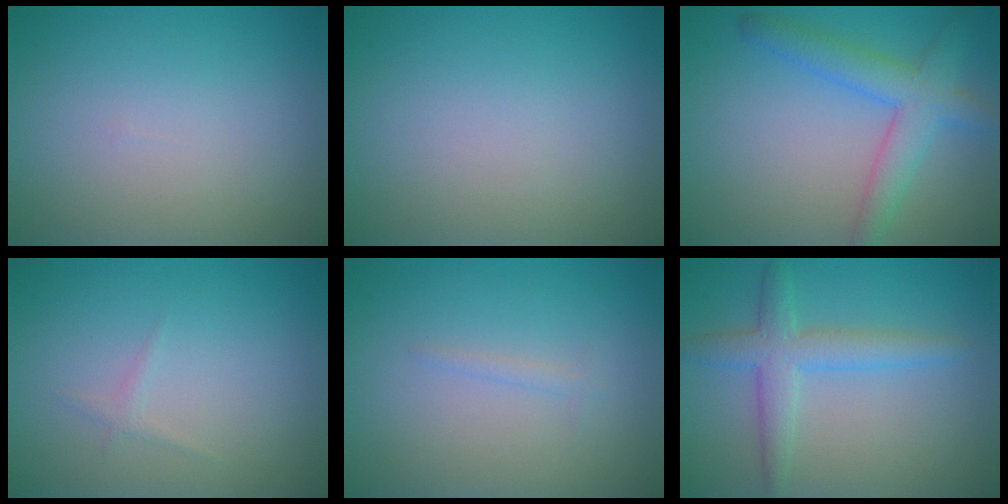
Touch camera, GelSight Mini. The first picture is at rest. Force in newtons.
{"total": 0.0}
{"total": 4.5, "press": 4.5, "slide": 0.1}
{"total": 0.6, "press": 0.6, "slide": 0.0}
{"total": 0.7, "press": 0.7, "slide": 0.1}
{"total": 3.5, "press": 3.5, "slide": 0.1}